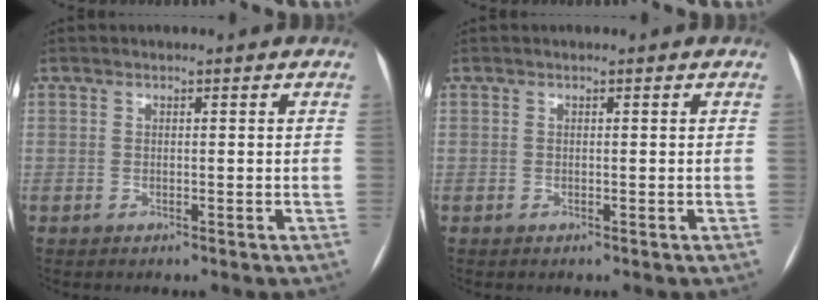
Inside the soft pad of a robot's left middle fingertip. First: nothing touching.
{"total": 0.0}